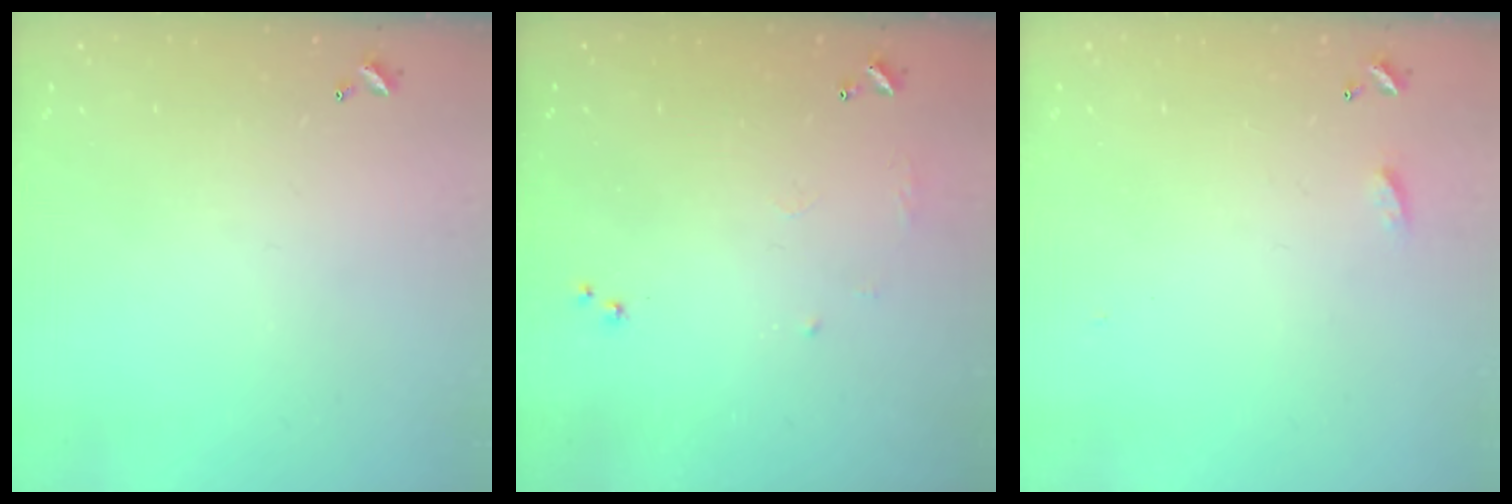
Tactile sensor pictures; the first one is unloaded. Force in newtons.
{"total": 6.4, "press": 6.3, "slide": 1.0}
{"total": 4.3, "press": 4.3, "slide": 0.5}